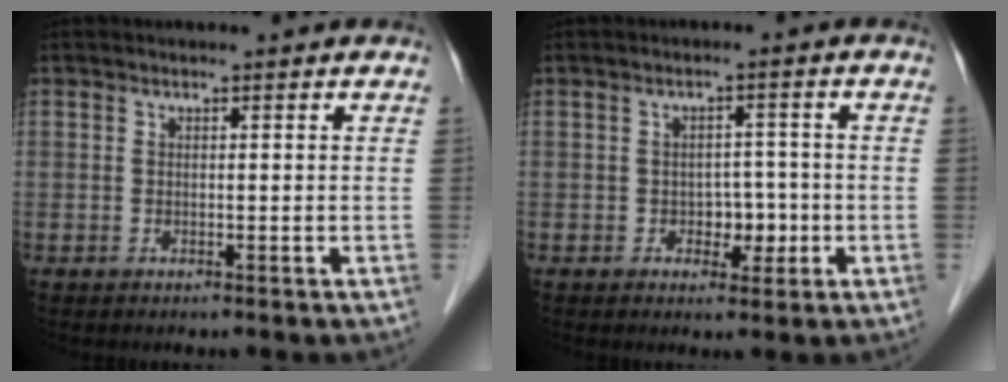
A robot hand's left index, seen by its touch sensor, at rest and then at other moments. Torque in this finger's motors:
{"motor_torque": [-0.03, 0.08, -0.05, -0.01]}